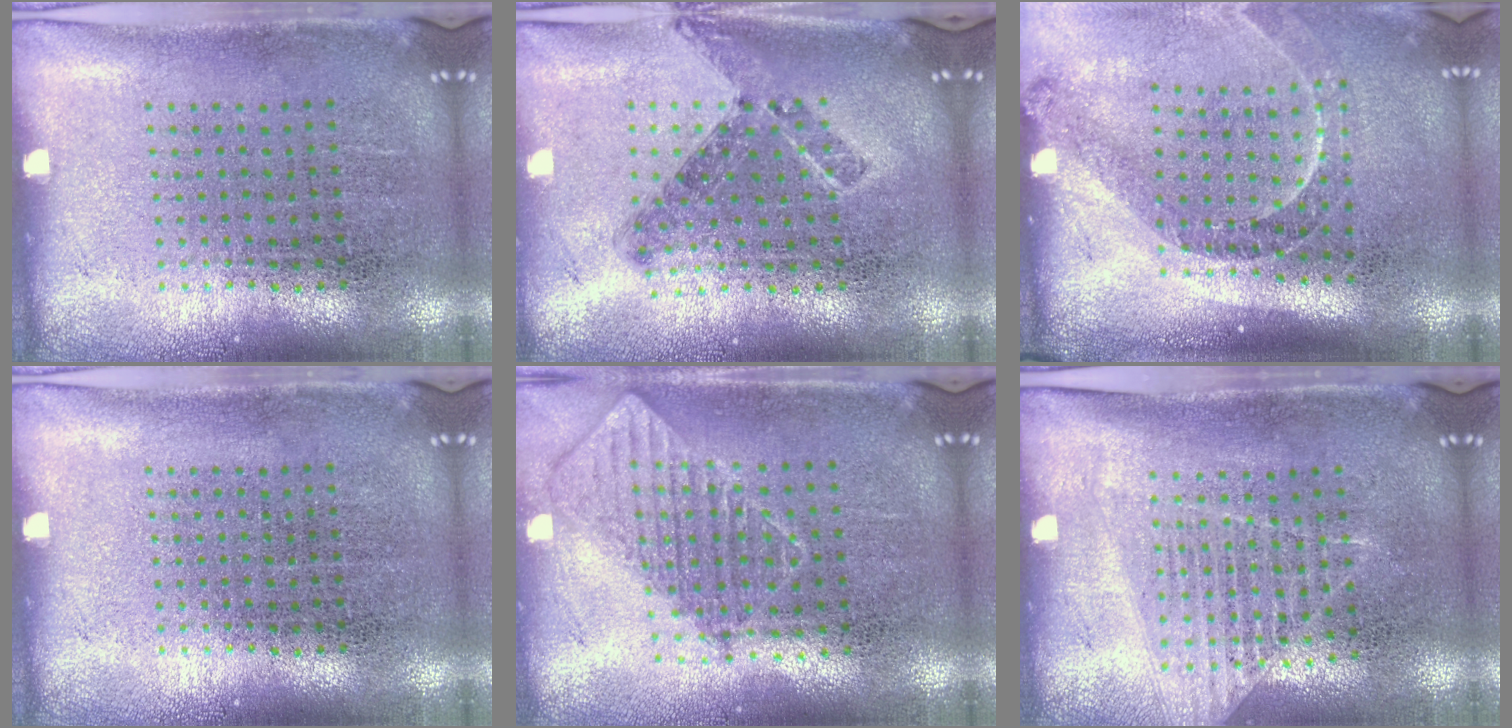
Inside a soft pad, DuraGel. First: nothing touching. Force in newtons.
{"total": 0.7, "press": 0.7, "slide": 0.2}
{"total": 1.4, "press": 1.3, "slide": 0.7}
{"total": 0.0}
{"total": 0.9, "press": 0.9, "slide": 0.1}
{"total": 1.2, "press": 1.1, "slide": 0.4}